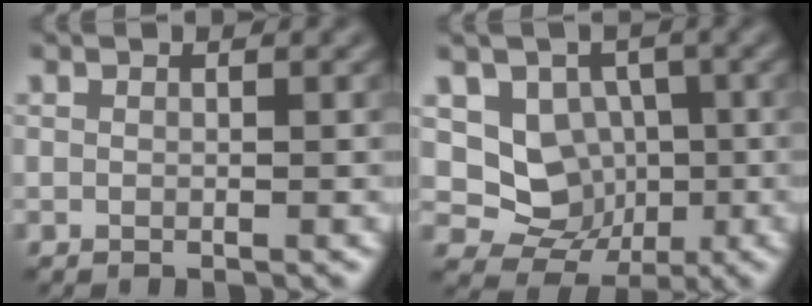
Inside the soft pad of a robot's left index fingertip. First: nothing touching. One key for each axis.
{"total": 5.6, "fx": 0.1, "fy": 5.0, "fz": 2.7, "tx": -0.035, "ty": -0.013, "tz": -0.005}